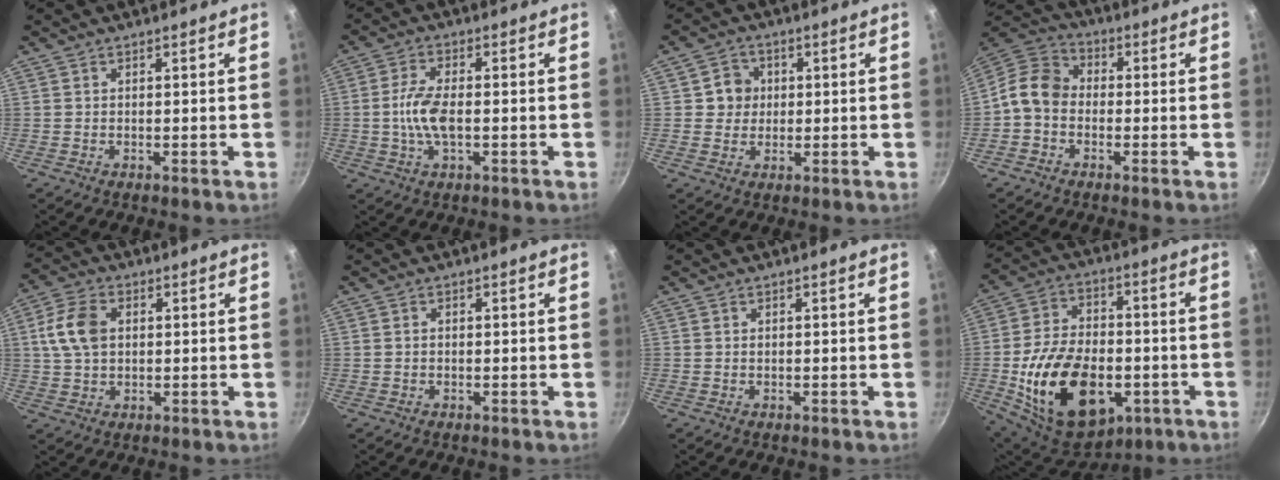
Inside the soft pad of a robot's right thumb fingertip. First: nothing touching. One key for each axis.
{"total": 7.0, "fx": -0.8, "fy": 3.0, "fz": 6.2, "tx": -0.127, "ty": 0.011, "tz": -0.021}
{"total": 5.1, "fx": 0.8, "fy": 4.8, "fz": 1.5, "tx": 0.013, "ty": 0.004, "tz": 0.006}
{"total": 8.7, "fx": -1.7, "fy": 6.9, "fz": 5.0, "tx": -0.078, "ty": 0.037, "tz": -0.056}
{"total": 8.7, "fx": 1.6, "fy": 6.0, "fz": 6.1, "tx": -0.112, "ty": 0.010, "tz": 0.024}
{"total": 0.6, "fx": -0.1, "fy": 0.5, "fz": 0.3, "tx": -0.006, "ty": 0.004, "tz": -0.001}
{"total": 0.0}
{"total": 23.7, "fx": -5.8, "fy": 14.9, "fz": 17.6, "tx": -0.287, "ty": 0.020, "tz": -0.081}